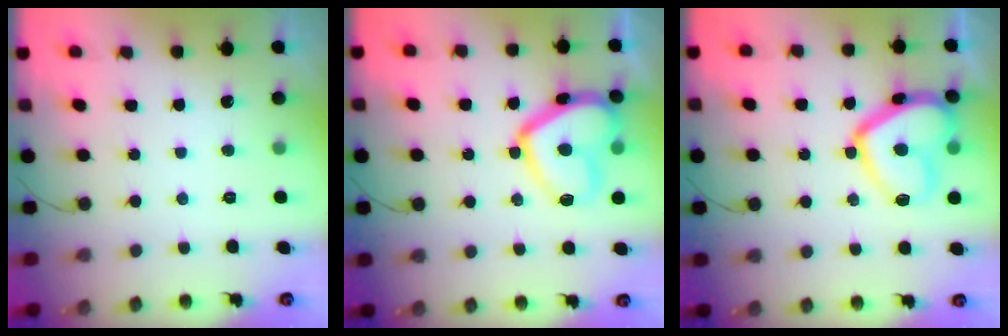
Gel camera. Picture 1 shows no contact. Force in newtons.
{"total": 15.0, "press": 15.0, "slide": 1.4}
{"total": 15.0, "press": 15.0, "slide": 1.4}